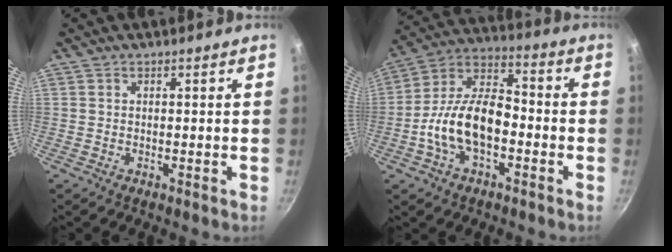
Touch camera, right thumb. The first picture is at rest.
{"total": 15.3, "force": [-3.9, 8.6, 12.1], "torque": [-0.193, 0.049, -0.086]}